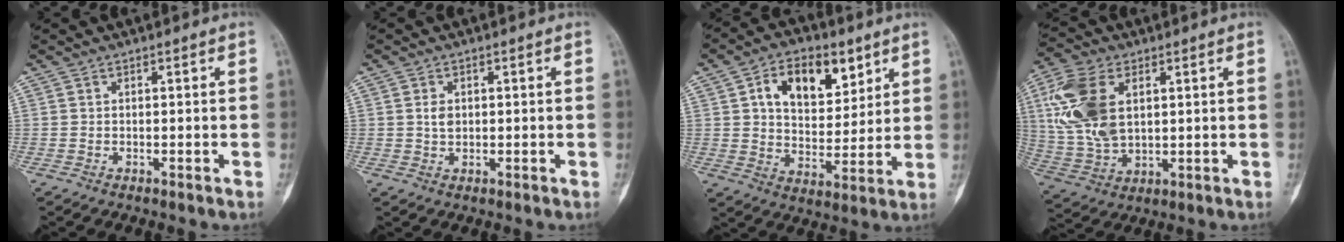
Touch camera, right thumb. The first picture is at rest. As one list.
[{"total": 2.3, "force": [0.4, 1.6, 1.6], "torque": [-0.024, -0.002, 0.008]}, {"total": 14.3, "force": [6.2, 8.8, 9.4], "torque": [-0.107, -0.021, 0.106]}, {"total": 15.1, "force": [3.8, 9.1, 11.4], "torque": [-0.242, -0.003, 0.079]}]